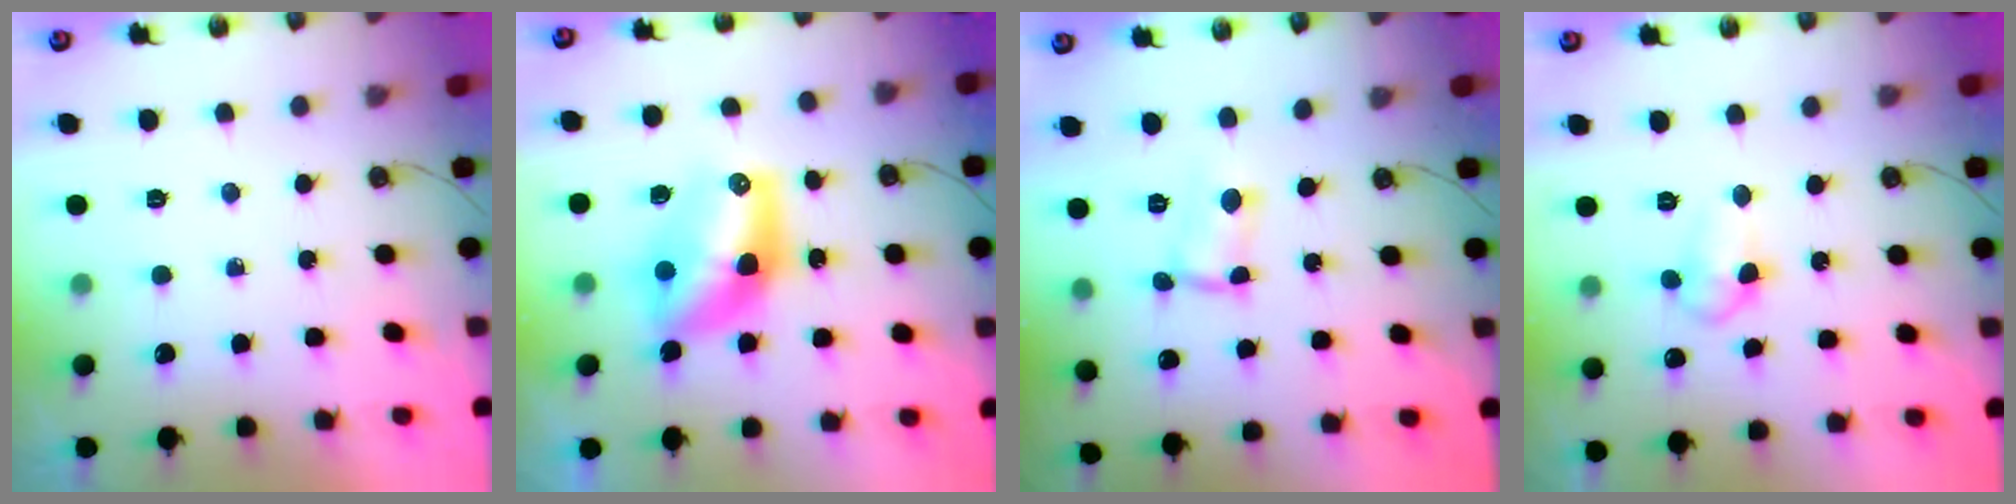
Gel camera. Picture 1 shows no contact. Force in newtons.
{"total": 11.1, "press": 11.1, "slide": 0.8}
{"total": 2.9, "press": 1.3, "slide": 2.6}
{"total": 7.7, "press": 6.6, "slide": 3.8}